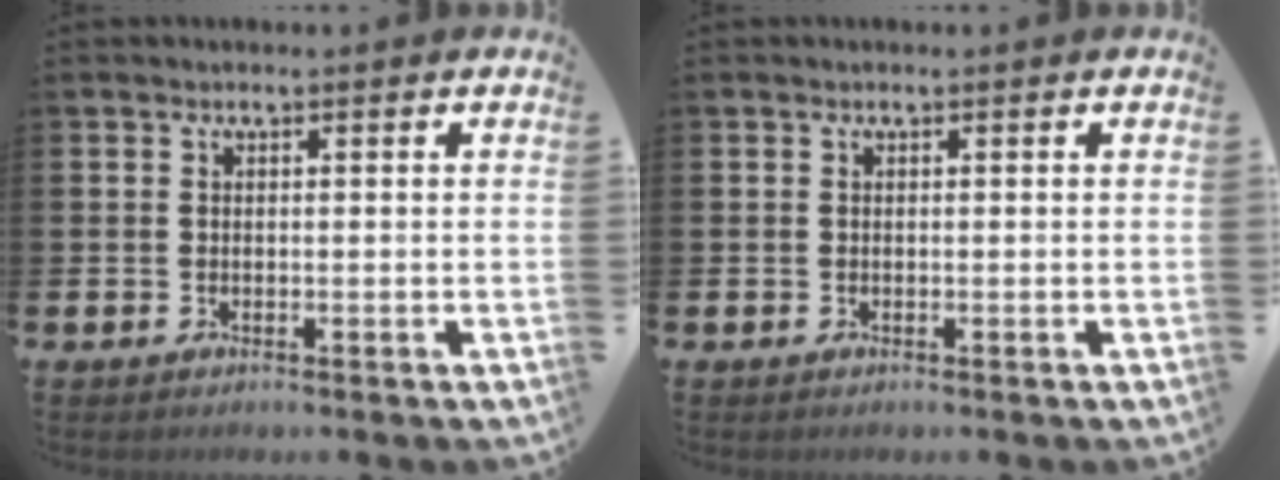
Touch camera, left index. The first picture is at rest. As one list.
[{"total": 0.0}]